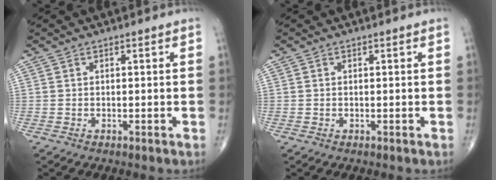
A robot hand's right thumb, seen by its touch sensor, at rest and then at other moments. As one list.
[{"total": 0.0}]